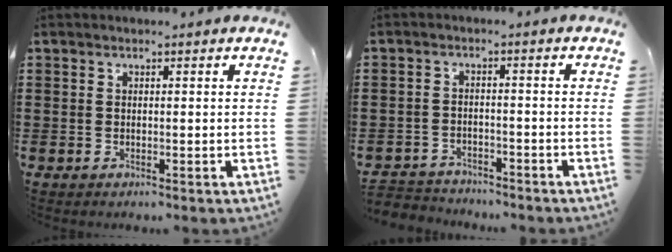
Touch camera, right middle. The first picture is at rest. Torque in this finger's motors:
{"motor_torque": [0.82, 0.72, -0.72, -0.21]}